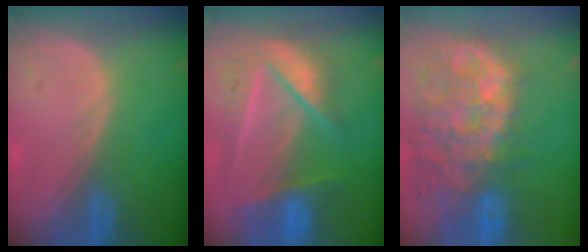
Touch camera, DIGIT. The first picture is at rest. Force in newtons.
{"total": 9.0, "press": 8.1, "slide": 3.8}
{"total": 14.1, "press": 11.6, "slide": 8.0}